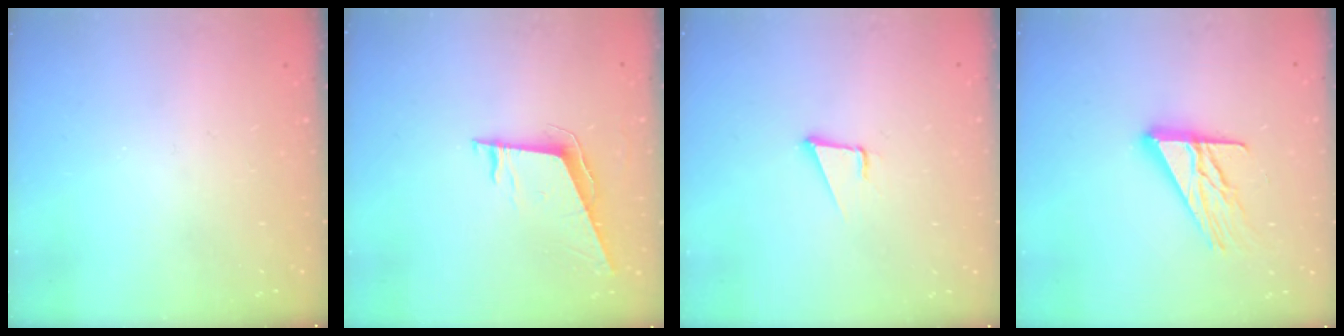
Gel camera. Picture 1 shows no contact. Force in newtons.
{"total": 8.4, "press": 7.9, "slide": 2.9}
{"total": 3.4, "press": 2.6, "slide": 2.2}
{"total": 13.8, "press": 13.8, "slide": 1.1}